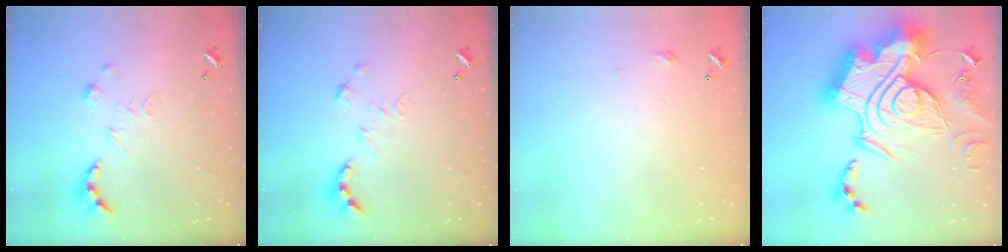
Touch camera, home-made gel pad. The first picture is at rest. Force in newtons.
{"total": 0.0}
{"total": 2.7, "press": 2.6, "slide": 0.4}
{"total": 0.6, "press": 0.6, "slide": 0.0}